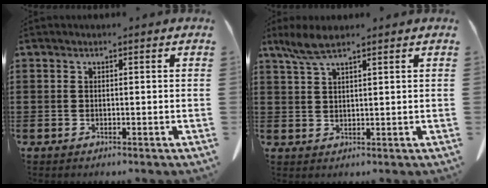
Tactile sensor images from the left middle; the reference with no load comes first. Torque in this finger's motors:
{"motor_torque": [0.33, -0.03, 0.12, 0.04]}